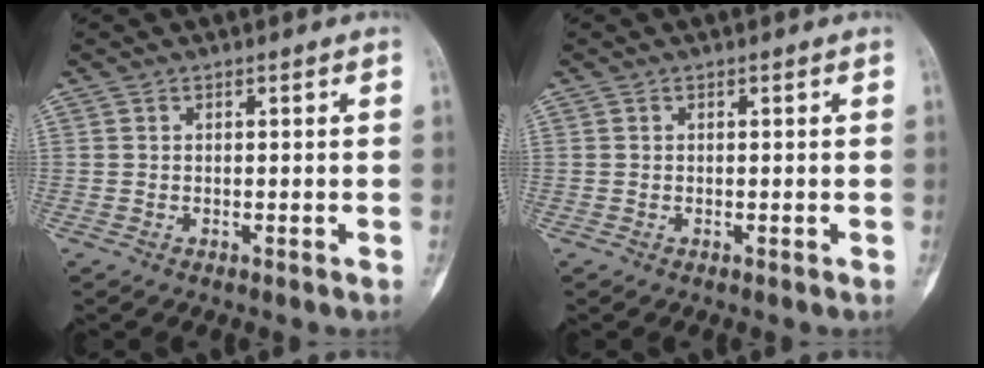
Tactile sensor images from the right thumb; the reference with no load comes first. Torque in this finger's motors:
{"motor_torque": [-0.10, 0.29, 0.25, -0.07, -0.01]}